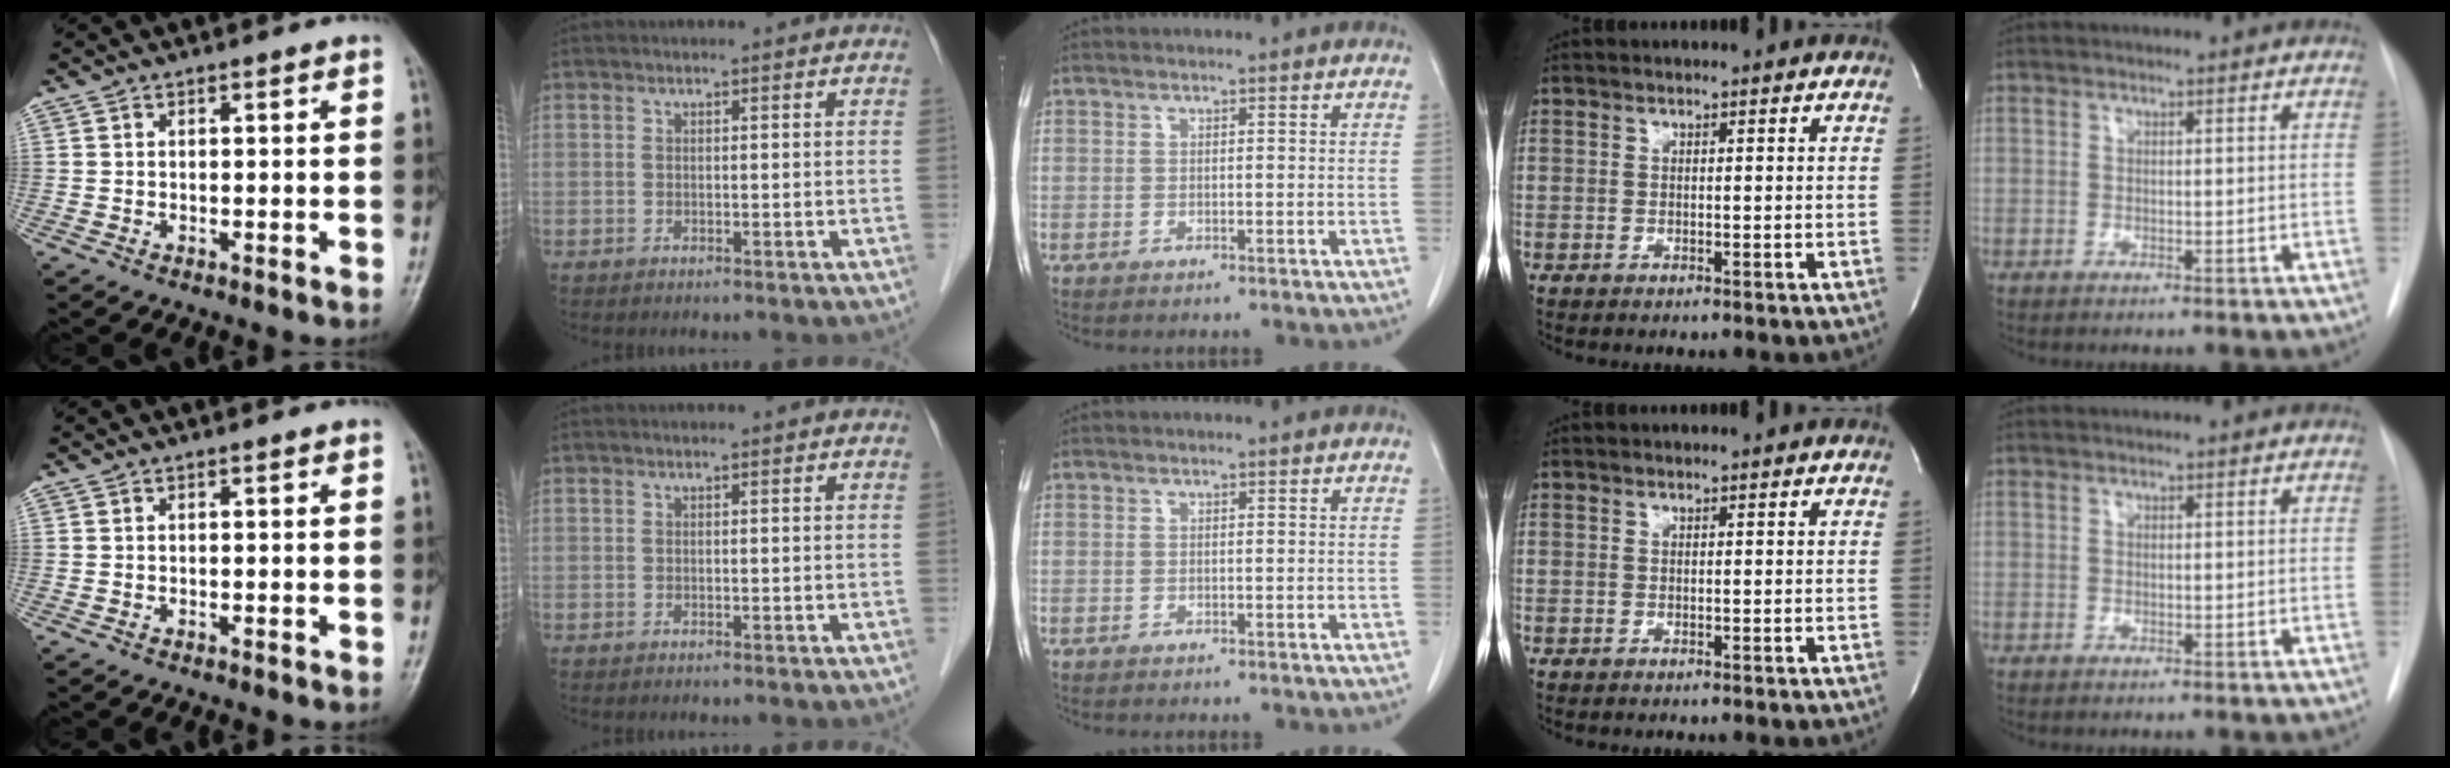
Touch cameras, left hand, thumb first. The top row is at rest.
{}